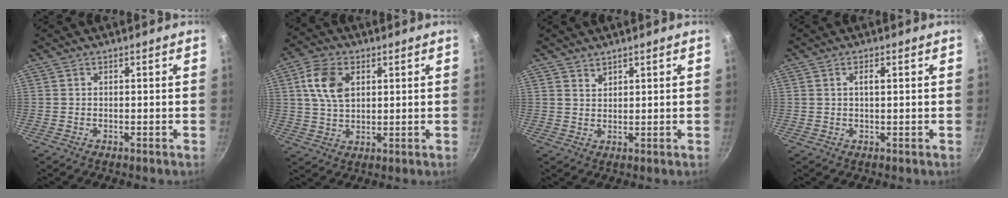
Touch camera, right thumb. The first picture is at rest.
{"total": 8.8, "force": [2.6, 5.8, 6.1], "torque": [-0.107, 0.002, 0.047]}
{"total": 1.6, "force": [1.3, 0.9, 0.3], "torque": [0.002, -0.005, 0.025]}
{"total": 1.3, "force": [0.3, 0.3, 1.2], "torque": [-0.020, 0.002, 0.007]}